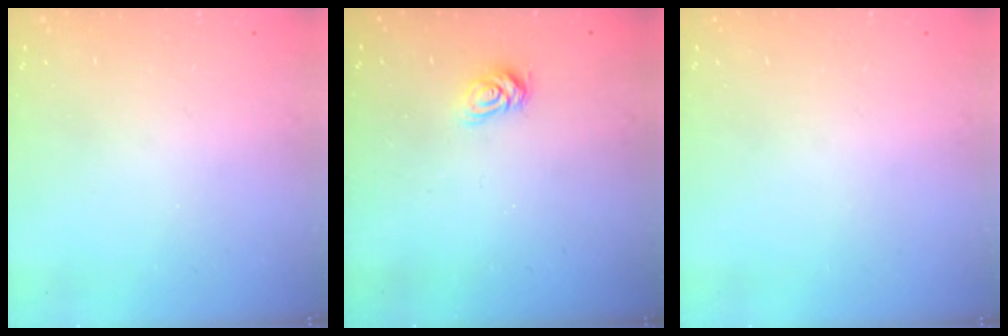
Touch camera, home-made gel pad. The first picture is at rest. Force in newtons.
{"total": 5.7, "press": 5.7, "slide": 0.6}
{"total": 0.0}